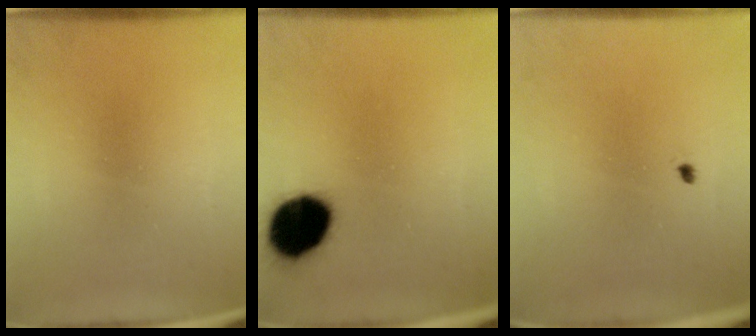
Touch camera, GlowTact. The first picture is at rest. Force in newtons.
{"total": 14.7}
{"total": 0.6}